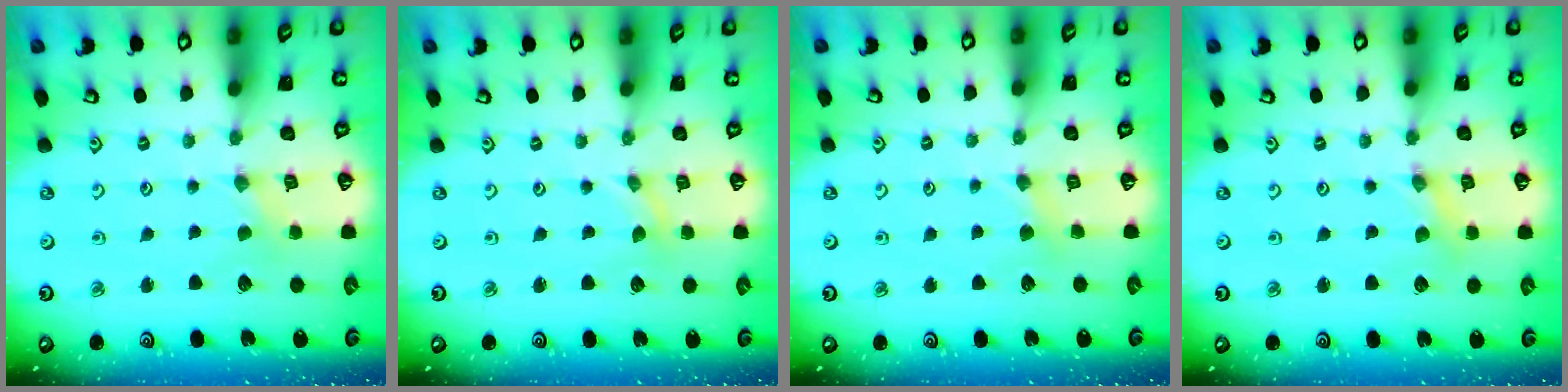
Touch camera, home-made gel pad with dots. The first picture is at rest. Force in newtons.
{"total": 0.0}
{"total": 2.5, "press": 2.5, "slide": 0.4}
{"total": 1.5, "press": 1.5, "slide": 0.1}